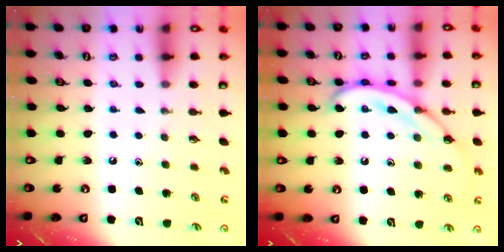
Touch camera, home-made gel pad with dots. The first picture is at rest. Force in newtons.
{"total": 13.9, "press": 13.8, "slide": 0.8}